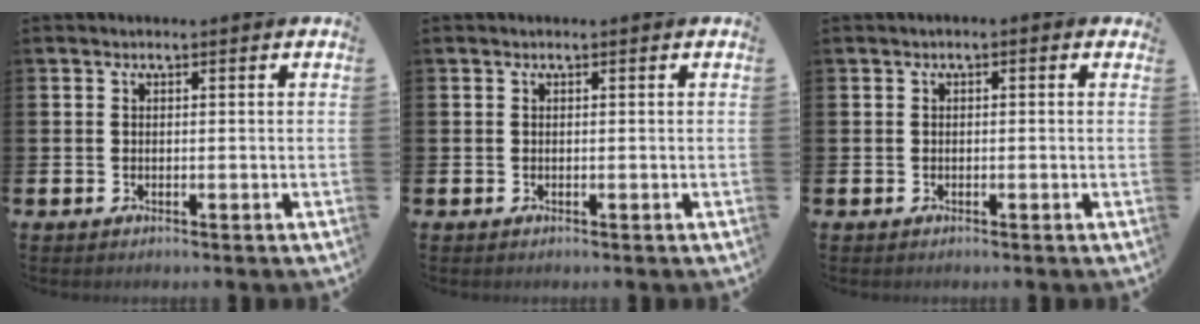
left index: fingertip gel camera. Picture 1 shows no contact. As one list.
[{"total": 0.0}, {"total": 0.6, "force": [-0.3, 0.3, 0.3], "torque": [-0.005, 0.001, -0.008]}]